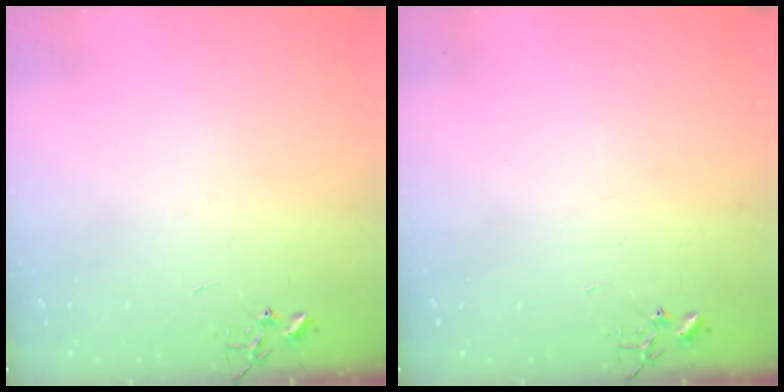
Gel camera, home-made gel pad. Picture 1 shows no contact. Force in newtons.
{"total": 0.0}